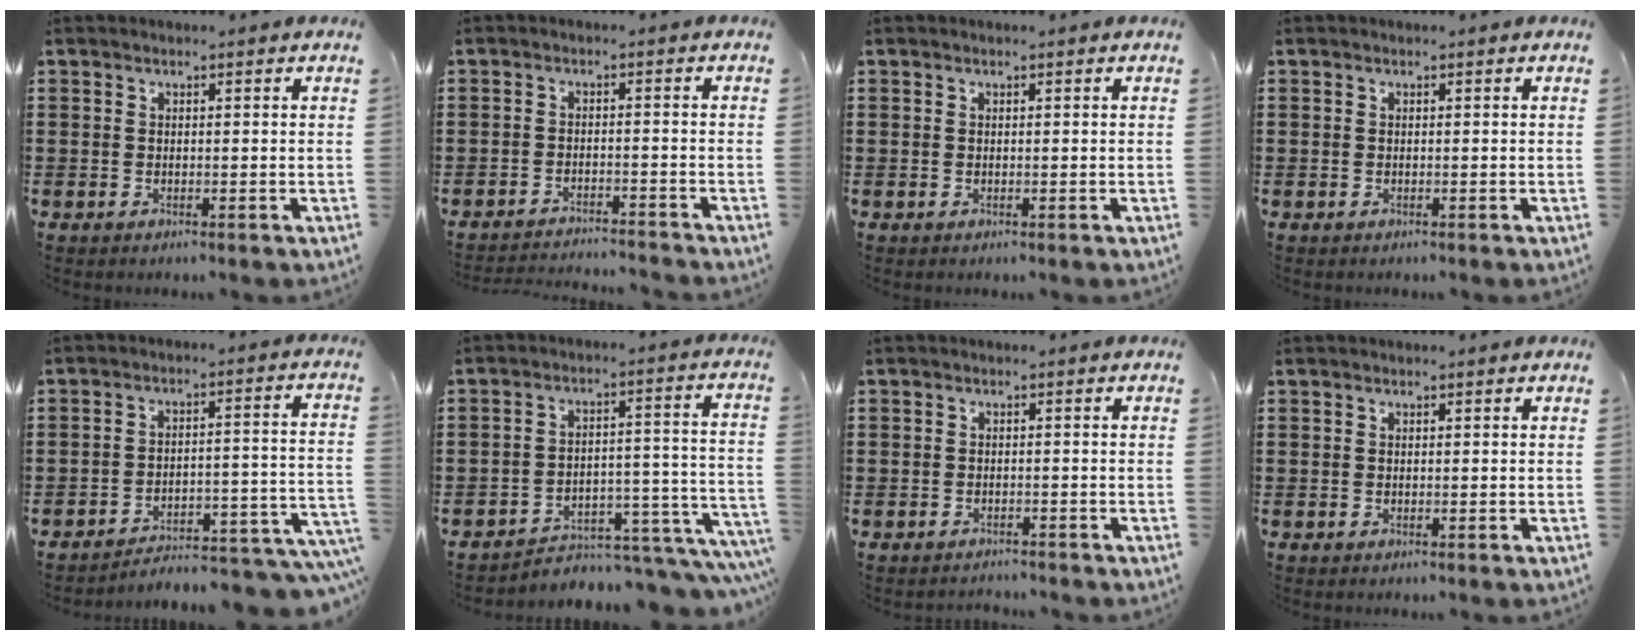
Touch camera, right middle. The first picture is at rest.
{"total": 2.8, "force": [-2.8, -0.1, 0.2], "torque": [-0.008, -0.002, -0.058]}
{"total": 0.0}
{"total": 0.0}
{"total": 4.8, "force": [-4.5, 0.1, 1.6], "torque": [-0.028, -0.016, -0.092]}
{"total": 5.1, "force": [-4.3, 1.4, 2.3], "torque": [-0.040, -0.004, -0.082]}
{"total": 1.5, "force": [-1.4, 0.3, -0.3], "torque": [0.000, 0.001, -0.033]}
{"total": 0.0}